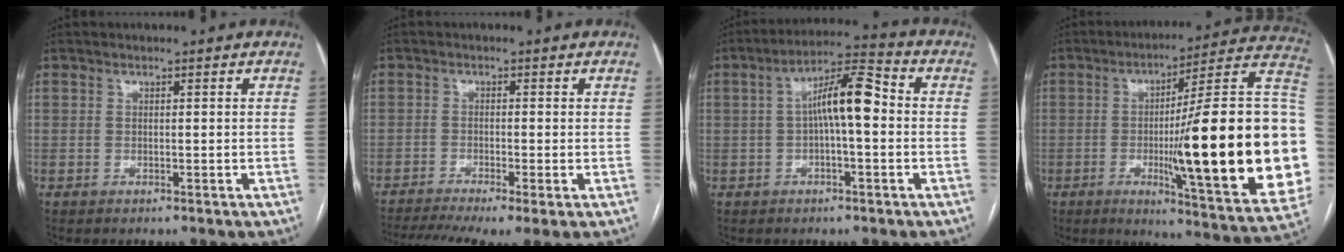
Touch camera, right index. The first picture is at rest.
{"total": 10.2, "force": [-6.9, 1.7, 7.4], "torque": [-0.130, -0.008, -0.112]}
{"total": 8.9, "force": [0.2, 1.9, 8.7], "torque": [-0.153, 0.032, -0.001]}
{"total": 32.1, "force": [-2.9, 2.9, 31.8], "torque": [-0.350, 0.008, -0.050]}